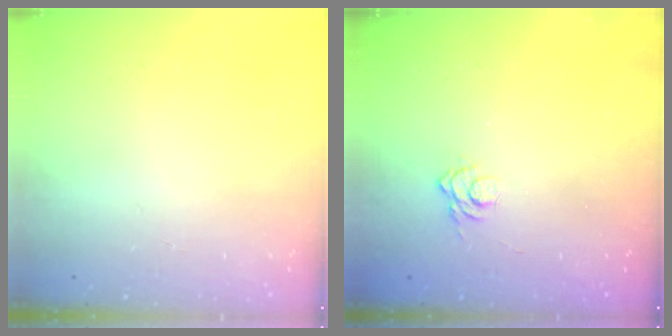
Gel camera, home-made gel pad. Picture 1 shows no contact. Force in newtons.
{"total": 2.8, "press": 2.4, "slide": 1.4}